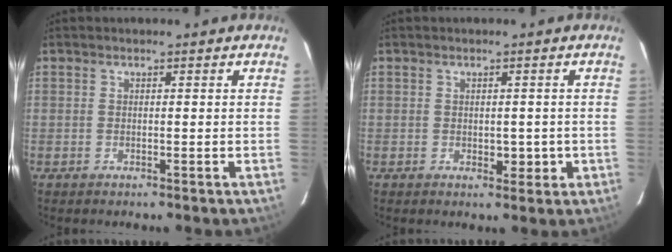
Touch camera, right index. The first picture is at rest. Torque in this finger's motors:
{"motor_torque": [0.06, -0.06, 0.02, 0.02]}